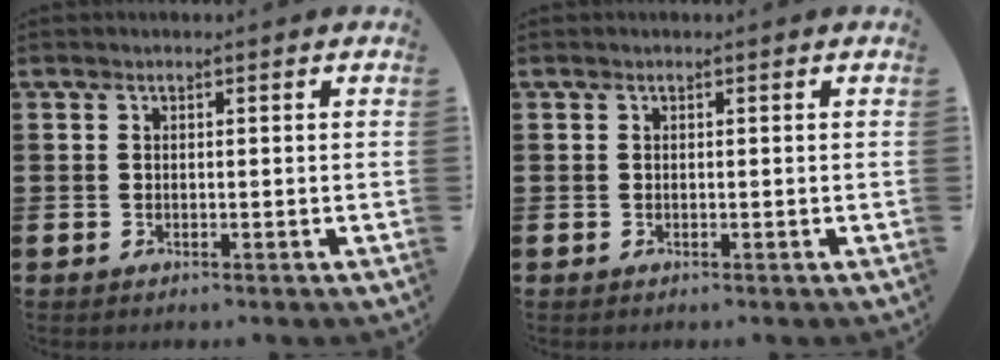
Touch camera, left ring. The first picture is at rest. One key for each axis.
{"total": 0.0}